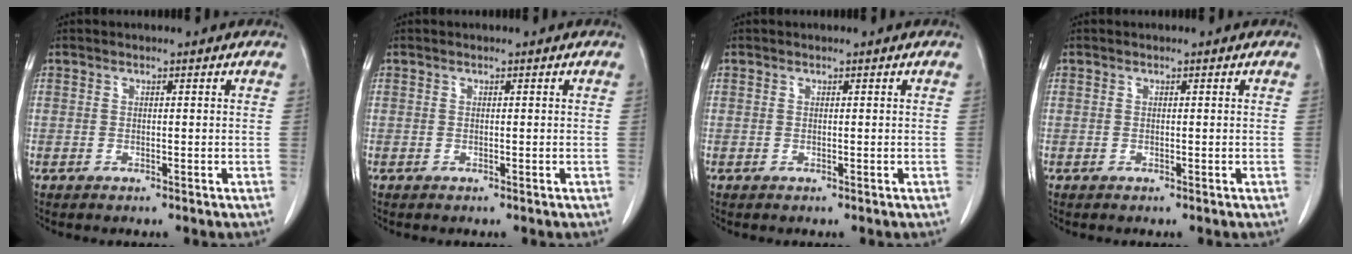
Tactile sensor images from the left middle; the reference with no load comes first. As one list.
[{"total": 0.0}, {"total": 0.0}, {"total": 0.0}]